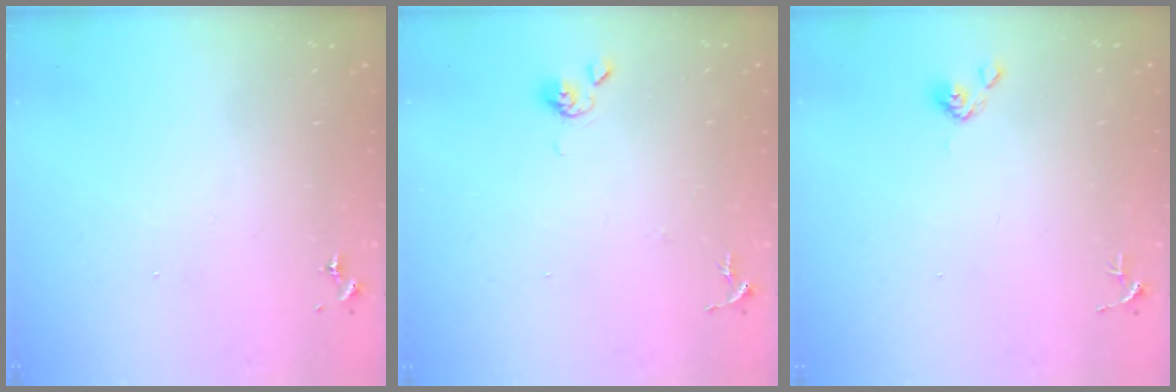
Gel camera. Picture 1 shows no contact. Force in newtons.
{"total": 4.8, "press": 4.7, "slide": 0.6}
{"total": 3.9, "press": 3.9, "slide": 0.5}